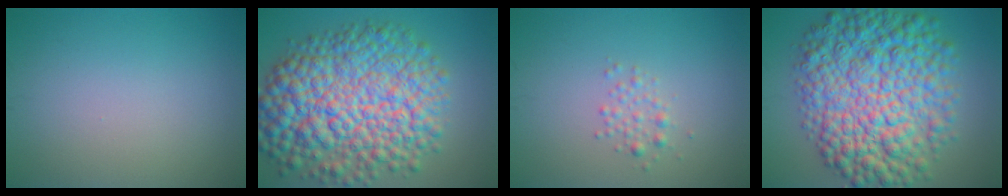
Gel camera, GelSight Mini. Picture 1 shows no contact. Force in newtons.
{"total": 13.4, "press": 13.4, "slide": 0.2}
{"total": 1.4, "press": 1.4, "slide": 0.1}
{"total": 12.9, "press": 12.9, "slide": 0.0}